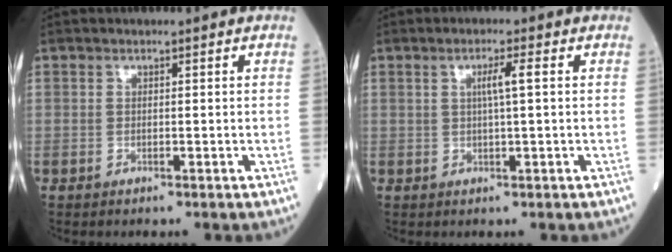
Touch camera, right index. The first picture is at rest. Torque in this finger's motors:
{"motor_torque": [0.50, 0.22, 0.24, 0.07]}